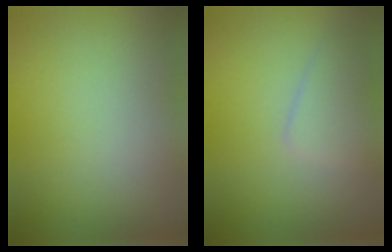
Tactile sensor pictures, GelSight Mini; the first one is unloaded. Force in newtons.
{"total": 2.4, "press": 2.4, "slide": 0.1}